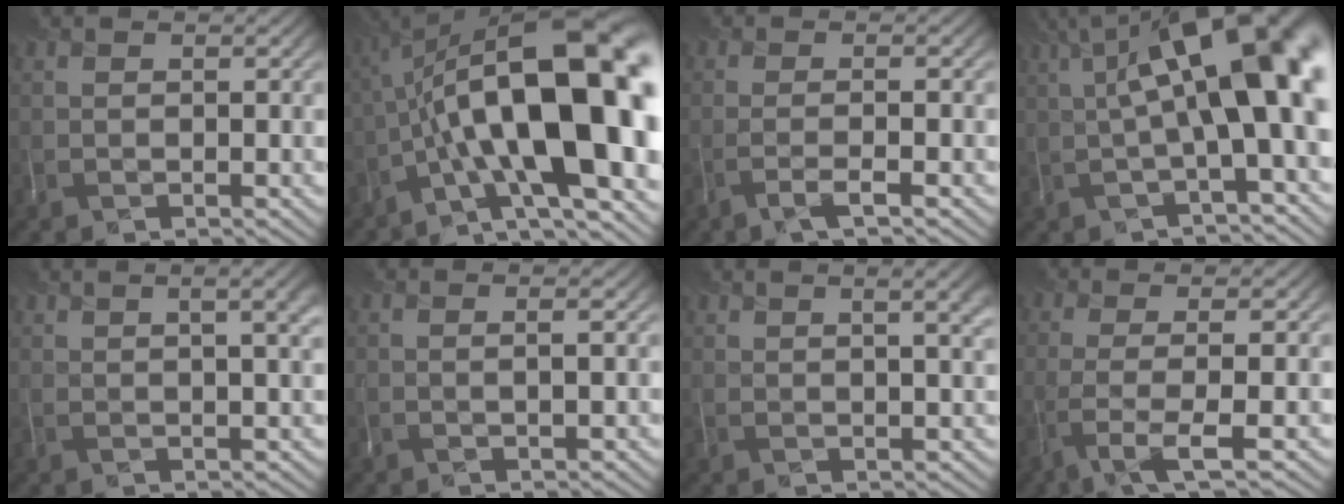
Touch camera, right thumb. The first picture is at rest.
{"total": 21.6, "force": [-3.4, 8.4, 19.6], "torque": [-0.289, 0.020, -0.051]}
{"total": 2.4, "force": [-1.3, 0.2, 2.0], "torque": [-0.023, 0.011, -0.040]}
{"total": 14.8, "force": [3.0, 4.5, 13.8], "torque": [-0.200, 0.021, 0.059]}
{"total": 4.6, "force": [2.3, 1.1, 3.8], "torque": [-0.038, 0.024, 0.027]}
{"total": 1.1, "force": [0.5, 0.3, 1.0], "torque": [-0.010, 0.007, 0.007]}
{"total": 4.9, "force": [2.9, 1.2, 3.8], "torque": [-0.036, 0.022, 0.035]}
{"total": 4.7, "force": [-1.7, 0.8, 4.3], "torque": [-0.072, 0.006, -0.045]}